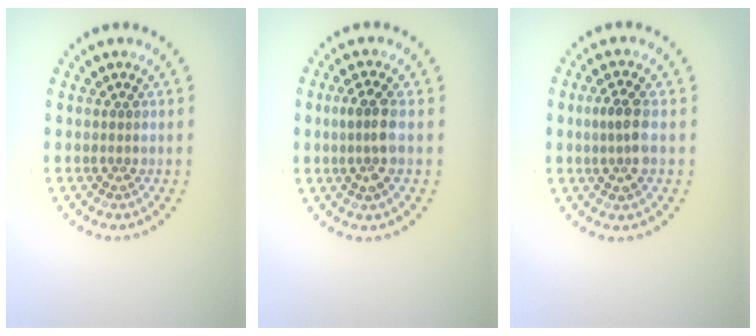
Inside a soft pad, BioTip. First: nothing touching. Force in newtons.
{"total": 2.6, "press": 2.4, "slide": 1.1}
{"total": 2.5, "press": 2.4, "slide": 0.7}